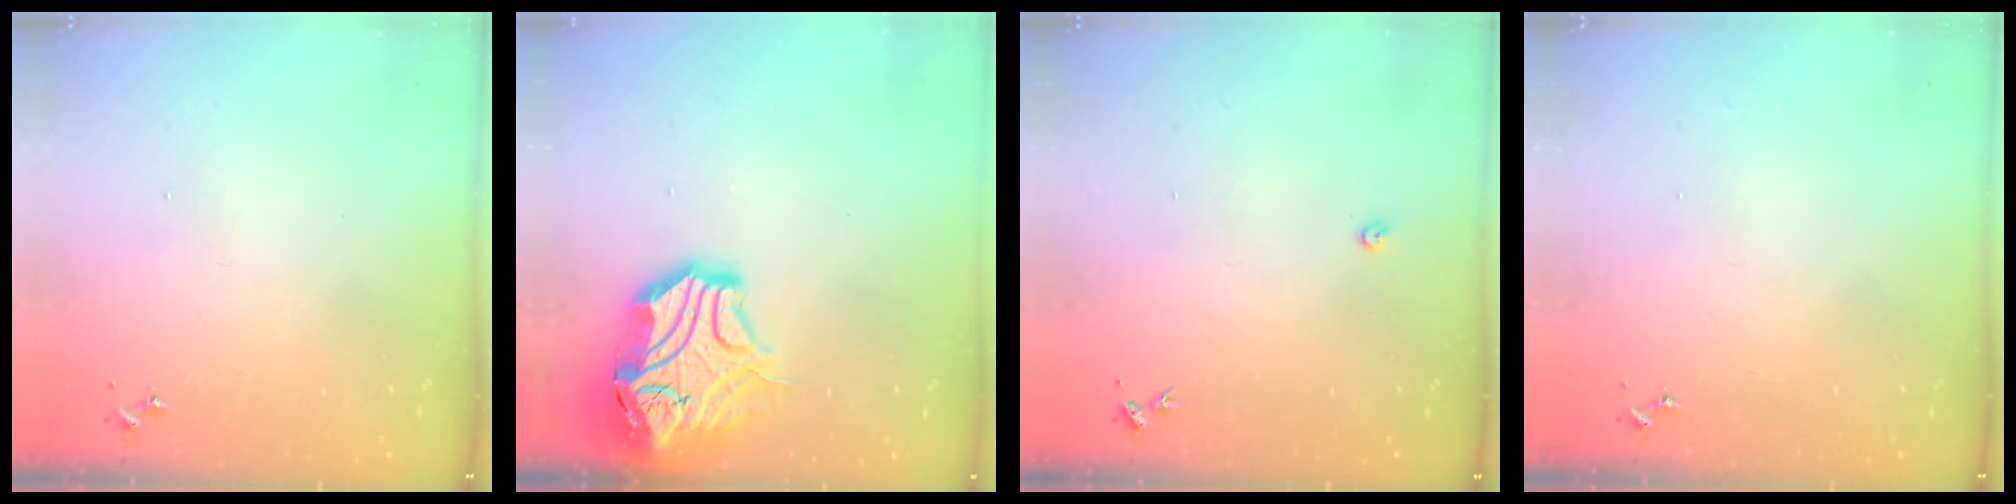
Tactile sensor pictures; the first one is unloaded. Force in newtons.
{"total": 19.5, "press": 19.3, "slide": 2.9}
{"total": 2.4, "press": 2.4, "slide": 0.3}
{"total": 0.0}